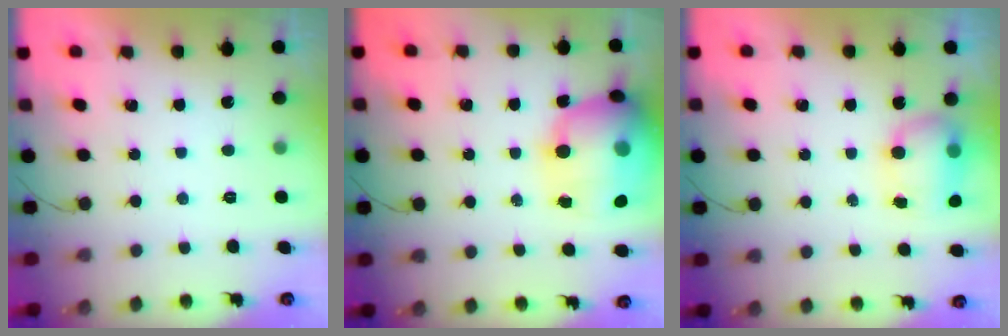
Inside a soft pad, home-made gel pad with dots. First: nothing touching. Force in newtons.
{"total": 24.1, "press": 23.7, "slide": 4.4}
{"total": 7.1, "press": 7.0, "slide": 1.2}